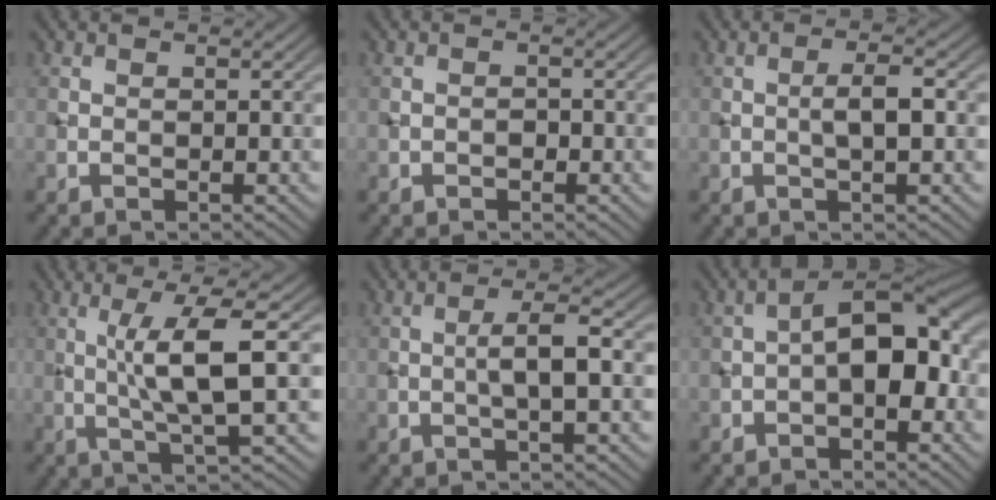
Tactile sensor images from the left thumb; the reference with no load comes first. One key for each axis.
{"total": 0.9, "fx": -0.5, "fy": 0.7, "fz": 0.4, "tx": -0.004, "ty": 0.000, "tz": -0.010}
{"total": 2.8, "fx": -0.2, "fy": 0.7, "fz": 2.7, "tx": -0.048, "ty": 0.006, "tz": -0.007}
{"total": 7.6, "fx": 1.0, "fy": 1.0, "fz": 7.4, "tx": -0.138, "ty": 0.012, "tz": 0.021}
{"total": 3.3, "fx": -0.3, "fy": 0.4, "fz": 3.3, "tx": -0.055, "ty": 0.011, "tz": -0.010}
{"total": 8.0, "fx": -1.0, "fy": 4.0, "fz": 6.8, "tx": -0.098, "ty": 0.022, "tz": -0.025}